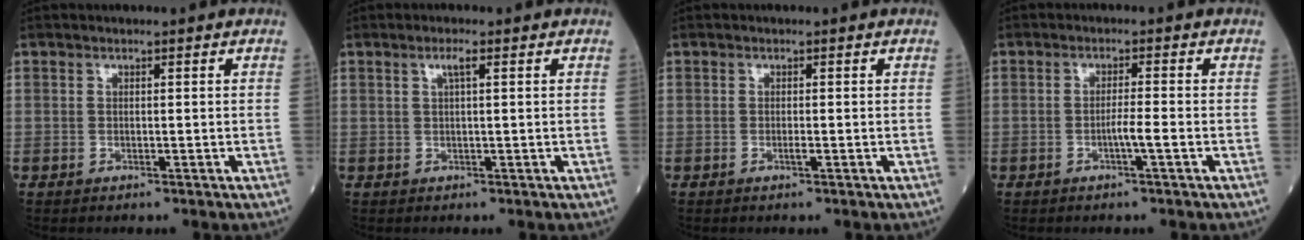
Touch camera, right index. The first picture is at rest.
{"total": 1.8, "force": [0.8, 0.0, 1.6], "torque": [-0.033, 0.003, 0.014]}
{"total": 0.5, "force": [-0.2, 0.0, 0.5], "torque": [-0.011, -0.001, -0.004]}
{"total": 2.3, "force": [-0.9, -0.4, 2.1], "torque": [-0.037, 0.000, -0.019]}